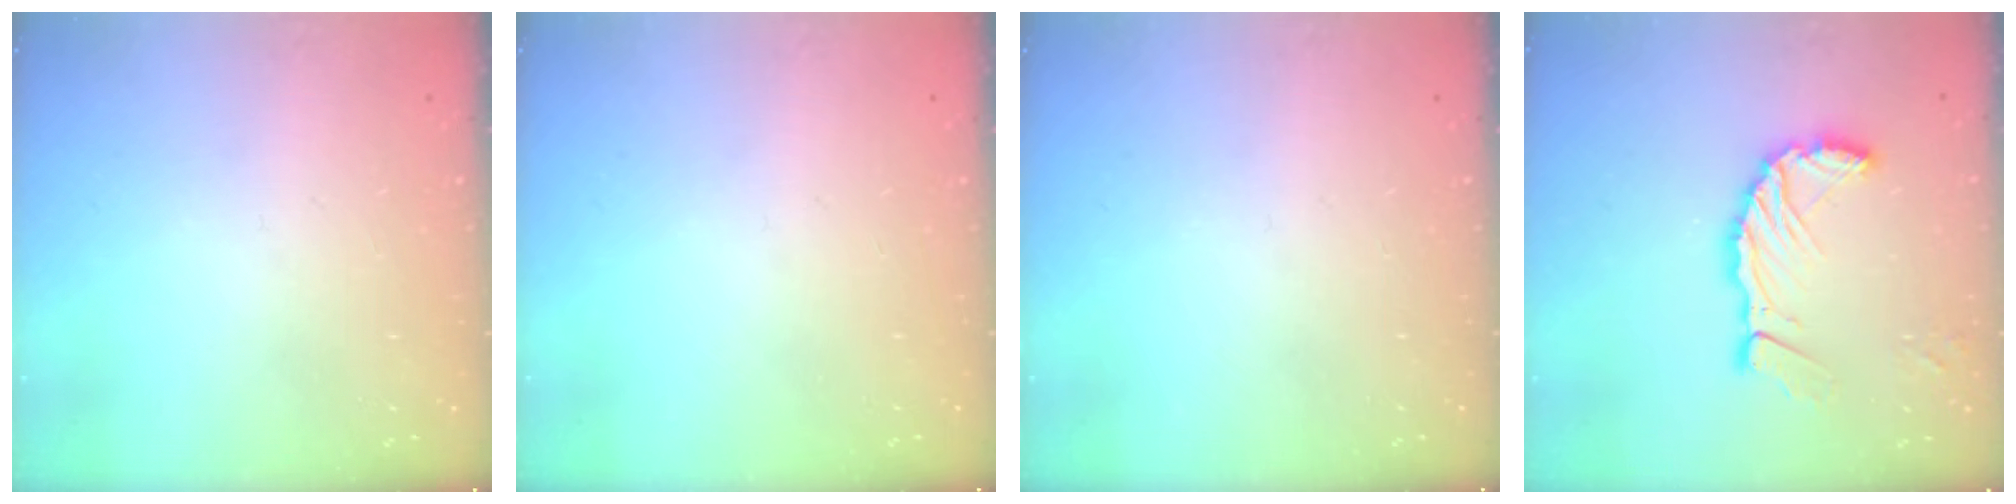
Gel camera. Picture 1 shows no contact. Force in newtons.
{"total": 0.0}
{"total": 0.0}
{"total": 8.9, "press": 8.8, "slide": 1.1}